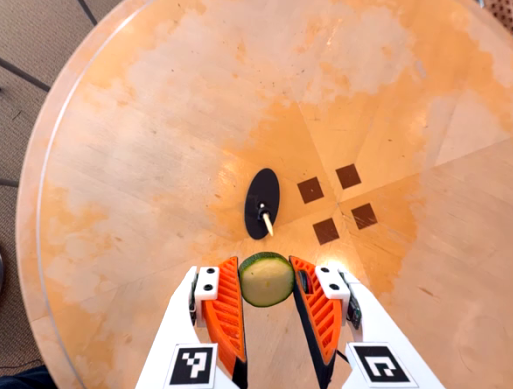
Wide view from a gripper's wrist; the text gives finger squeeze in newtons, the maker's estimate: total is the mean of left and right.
{"total": 8.2, "left": 8.0, "right": 8.4}